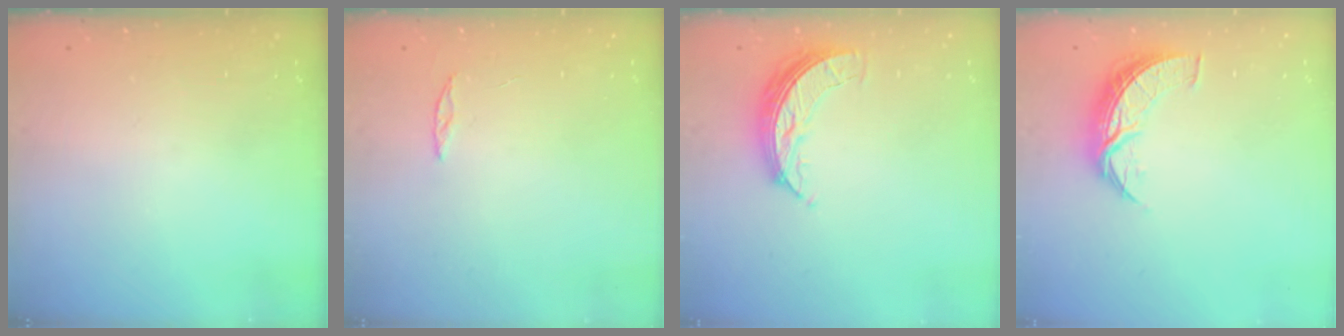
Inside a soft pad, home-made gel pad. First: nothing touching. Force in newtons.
{"total": 2.0, "press": 2.0, "slide": 0.2}
{"total": 7.2, "press": 7.2, "slide": 0.3}
{"total": 8.5, "press": 8.5, "slide": 0.5}